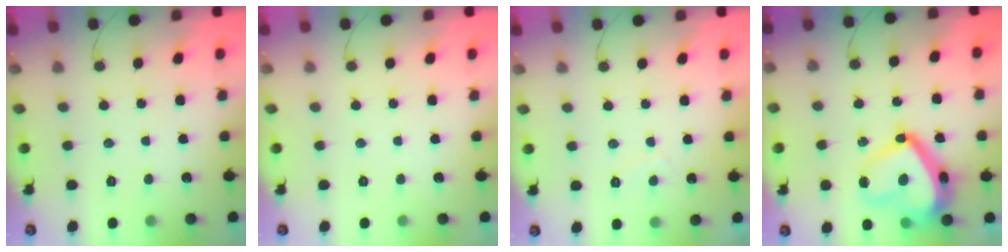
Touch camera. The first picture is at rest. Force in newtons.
{"total": 0.0}
{"total": 1.1, "press": 1.0, "slide": 0.6}
{"total": 20.1, "press": 20.0, "slide": 1.8}